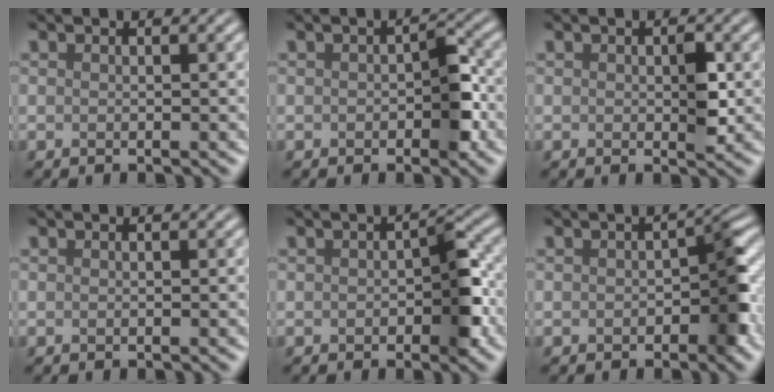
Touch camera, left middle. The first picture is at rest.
{"total": 3.1, "force": [-0.5, 1.6, 2.6], "torque": [-0.033, -0.001, -0.009]}
{"total": 2.1, "force": [0.0, 1.0, 1.8], "torque": [-0.024, -0.002, 0.002]}
{"total": 0.0}
{"total": 3.7, "force": [-0.6, 1.9, 3.1], "torque": [-0.038, 0.000, -0.010]}
{"total": 4.0, "force": [-0.8, 2.1, 3.3], "torque": [-0.029, 0.004, -0.014]}